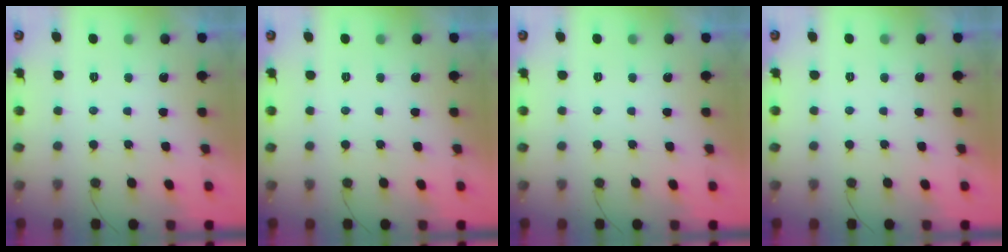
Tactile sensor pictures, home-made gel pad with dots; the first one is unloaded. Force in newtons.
{"total": 0.0}
{"total": 0.0}
{"total": 1.7, "press": 1.7, "slide": 0.1}